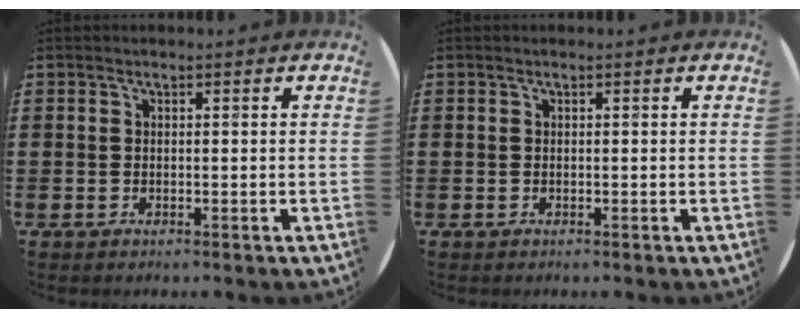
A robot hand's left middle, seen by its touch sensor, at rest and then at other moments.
{"total": 0.0}